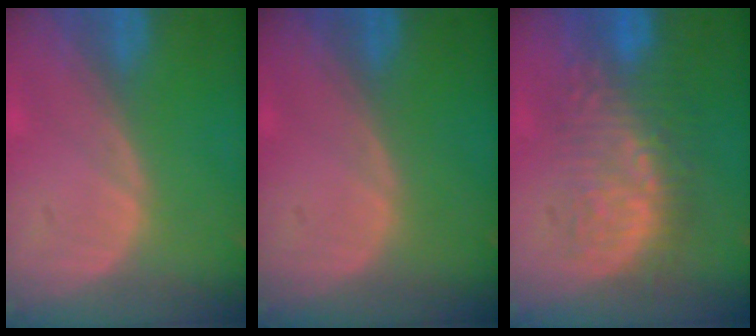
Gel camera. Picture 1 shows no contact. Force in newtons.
{"total": 0.0}
{"total": 8.8, "press": 8.7, "slide": 1.3}